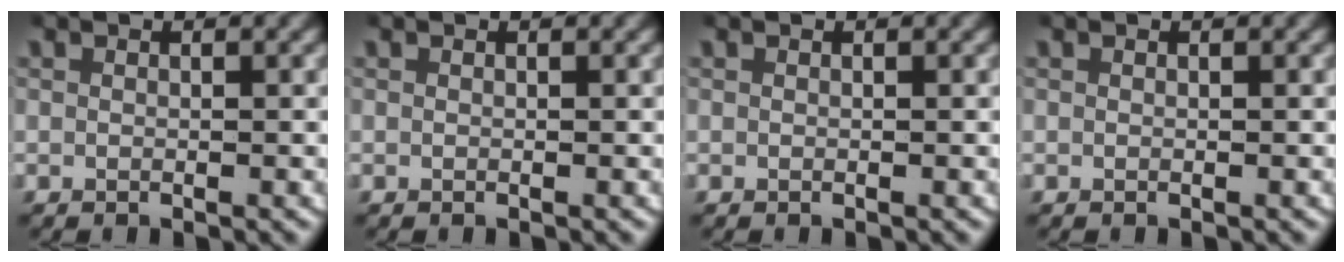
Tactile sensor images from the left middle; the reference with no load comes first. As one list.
[{"total": 0.0}, {"total": 0.0}, {"total": 0.0}]